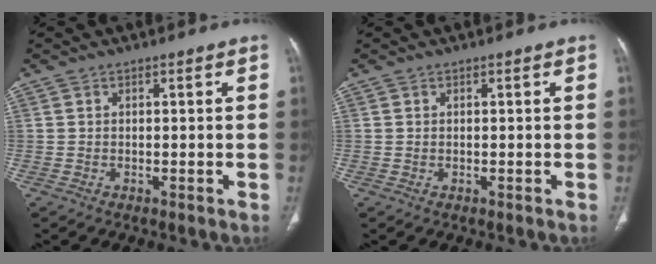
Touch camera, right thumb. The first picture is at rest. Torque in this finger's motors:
{"motor_torque": [0.05, -0.05, -0.38, -0.15, 0.07]}